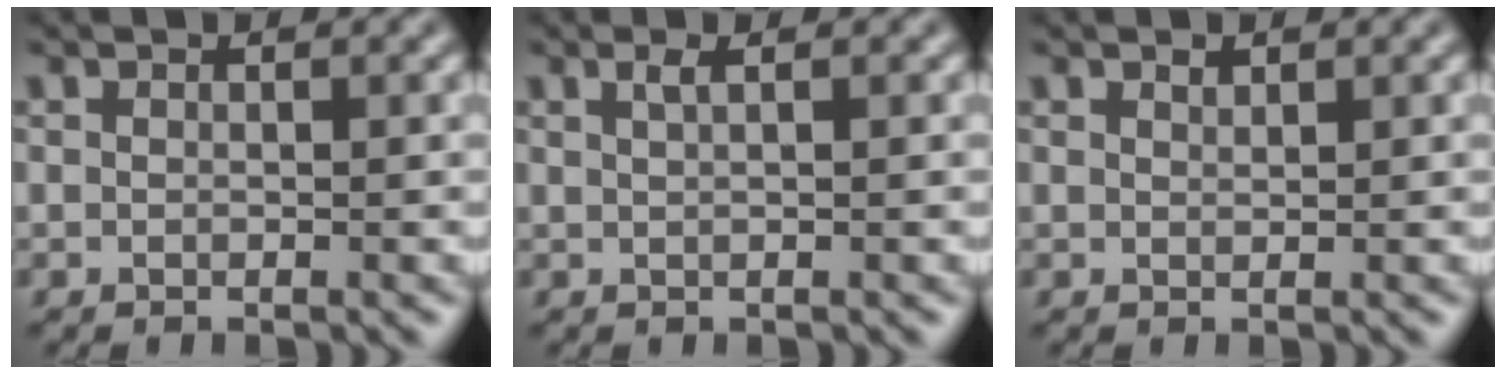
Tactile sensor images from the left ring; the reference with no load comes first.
{"total": 1.1, "force": [0.5, 0.3, 0.9], "torque": [-0.015, 0.002, 0.009]}
{"total": 0.6, "force": [0.5, 0.2, 0.2], "torque": [-0.005, -0.003, 0.012]}